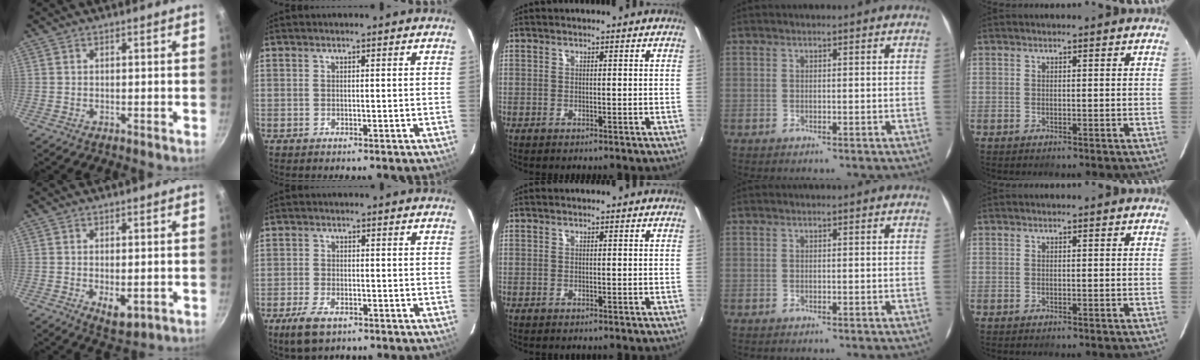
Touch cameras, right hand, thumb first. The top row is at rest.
{"thumb": {"total": 5.2, "force": [-1.0, 2.6, 4.3], "torque": [-0.060, -0.011, -0.006]}, "index": {"total": 6.2, "force": [-3.9, 2.9, 3.8], "torque": [-0.101, -0.012, -0.071]}}